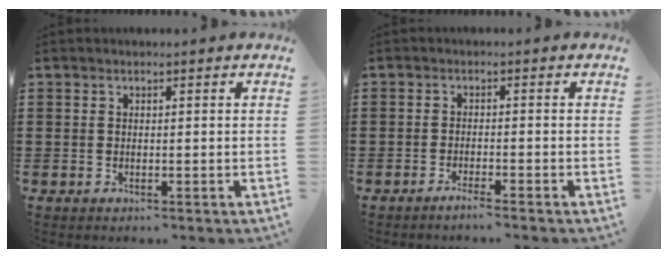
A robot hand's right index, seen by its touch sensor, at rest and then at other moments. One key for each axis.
{"total": 1.7, "fx": -1.5, "fy": -0.3, "fz": 0.7, "tx": -0.011, "ty": -0.002, "tz": -0.027}